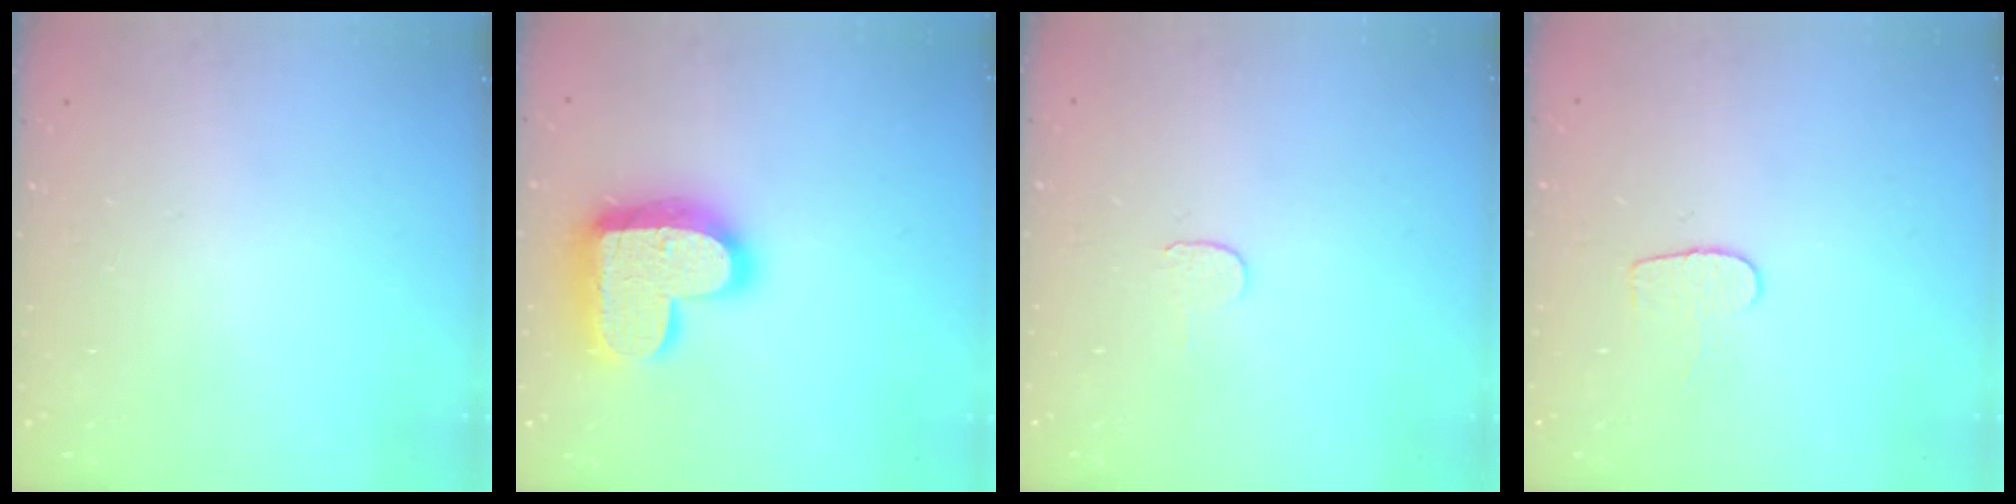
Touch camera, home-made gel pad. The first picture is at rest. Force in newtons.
{"total": 19.9, "press": 19.9, "slide": 1.3}
{"total": 3.8, "press": 3.8, "slide": 0.4}
{"total": 5.4, "press": 5.4, "slide": 0.6}